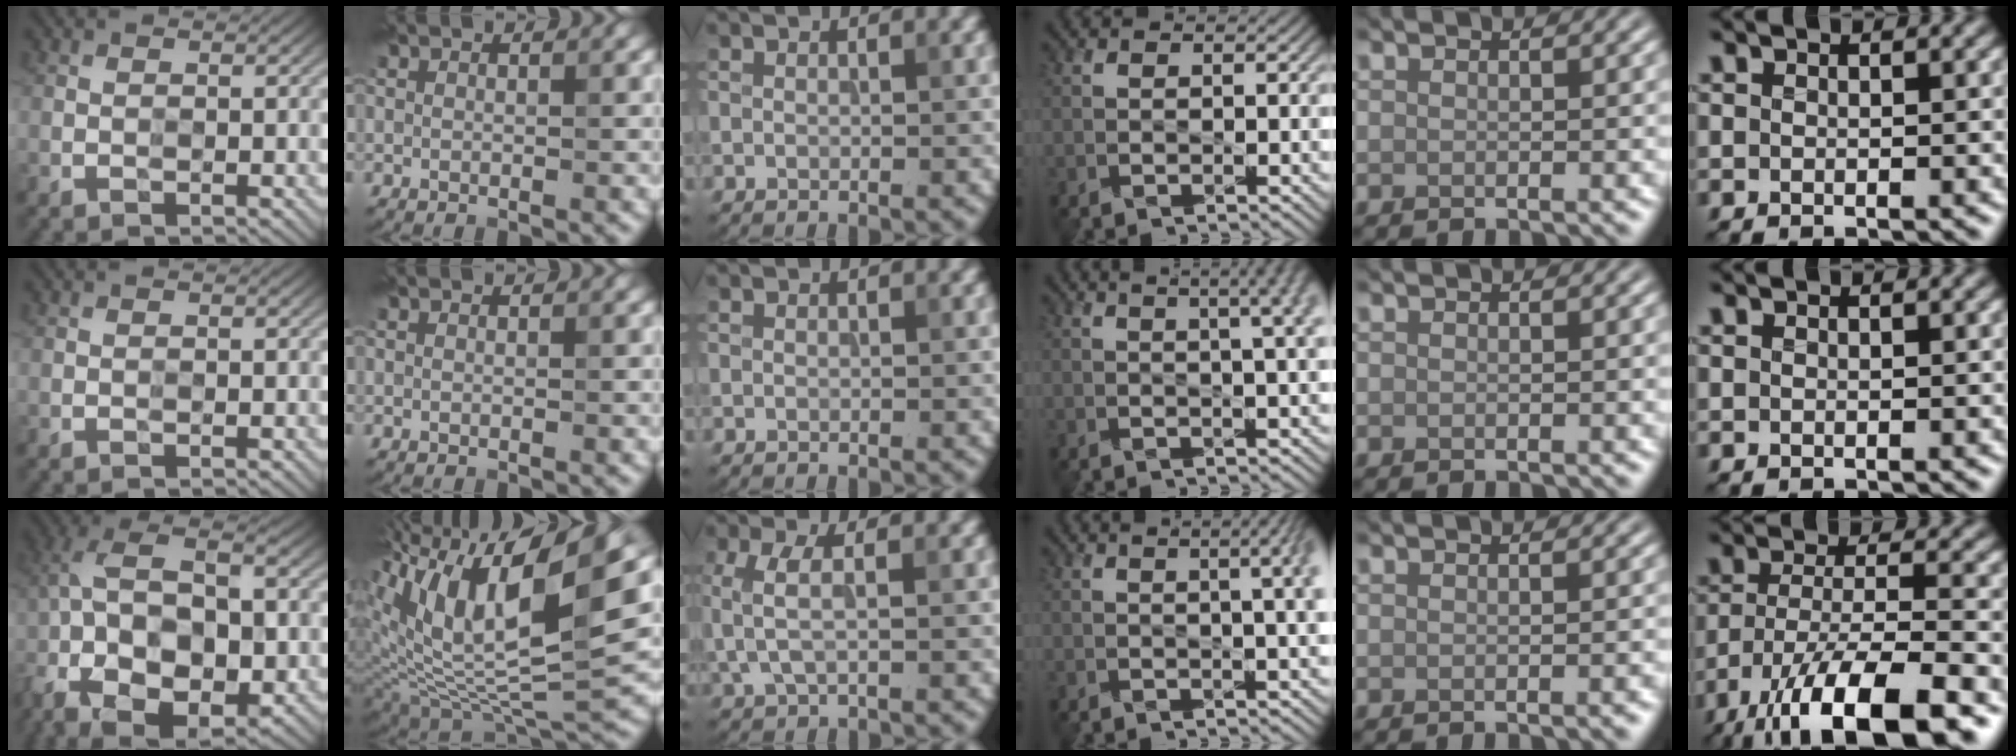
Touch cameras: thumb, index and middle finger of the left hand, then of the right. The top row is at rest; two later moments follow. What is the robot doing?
{"motion": "wipe", "object": "glass cup"}